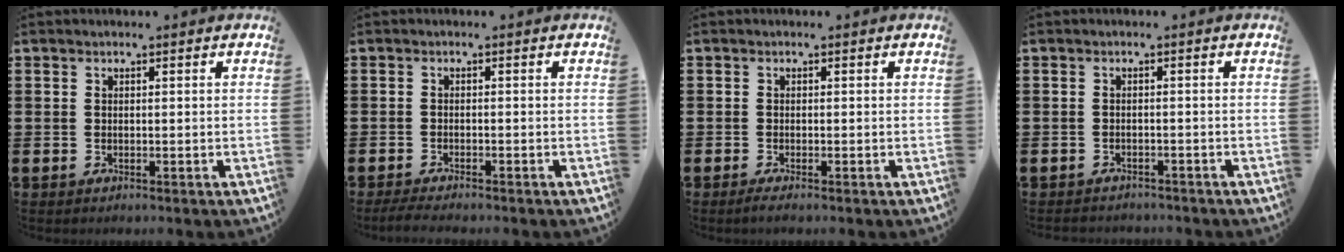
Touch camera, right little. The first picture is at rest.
{"total": 1.5, "force": [-1.3, 0.1, 0.7], "torque": [-0.012, 0.001, -0.025]}
{"total": 0.8, "force": [-0.4, 0.0, 0.6], "torque": [-0.009, -0.002, -0.008]}
{"total": 0.9, "force": [-0.9, 0.1, -0.1], "torque": [-0.002, 0.004, -0.020]}